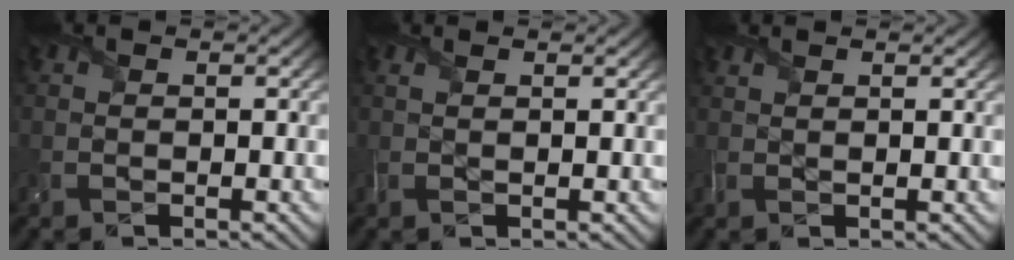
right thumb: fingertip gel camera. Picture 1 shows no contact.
{"total": 1.2, "force": [0.8, 0.2, 1.0], "torque": [-0.028, 0.001, 0.013]}
{"total": 1.4, "force": [1.1, 0.2, 0.8], "torque": [-0.026, 0.001, 0.022]}